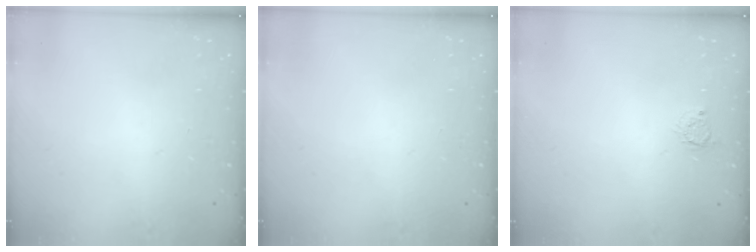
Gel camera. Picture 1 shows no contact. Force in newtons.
{"total": 0.0}
{"total": 3.5, "press": 3.5, "slide": 0.3}